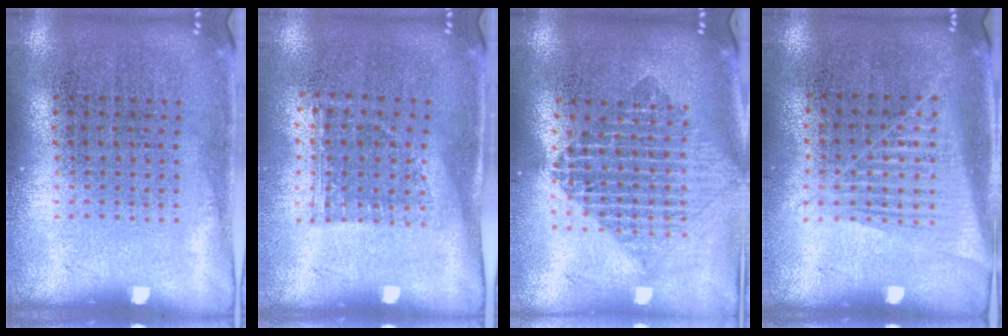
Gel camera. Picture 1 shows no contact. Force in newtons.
{"total": 1.1, "press": 0.9, "slide": 0.7}
{"total": 2.0, "press": 1.7, "slide": 1.1}
{"total": 1.4, "press": 1.3, "slide": 0.5}